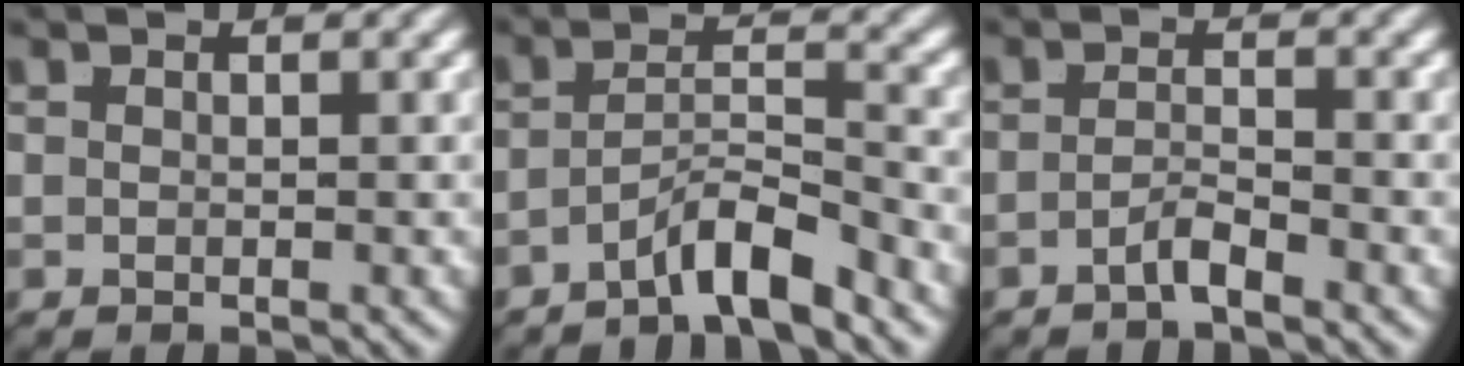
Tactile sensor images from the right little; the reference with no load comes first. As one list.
[{"total": 4.2, "force": [-3.3, 0.6, 2.5], "torque": [-0.032, -0.011, -0.052]}, {"total": 1.8, "force": [-1.6, -0.4, 0.7], "torque": [-0.005, -0.009, -0.028]}]